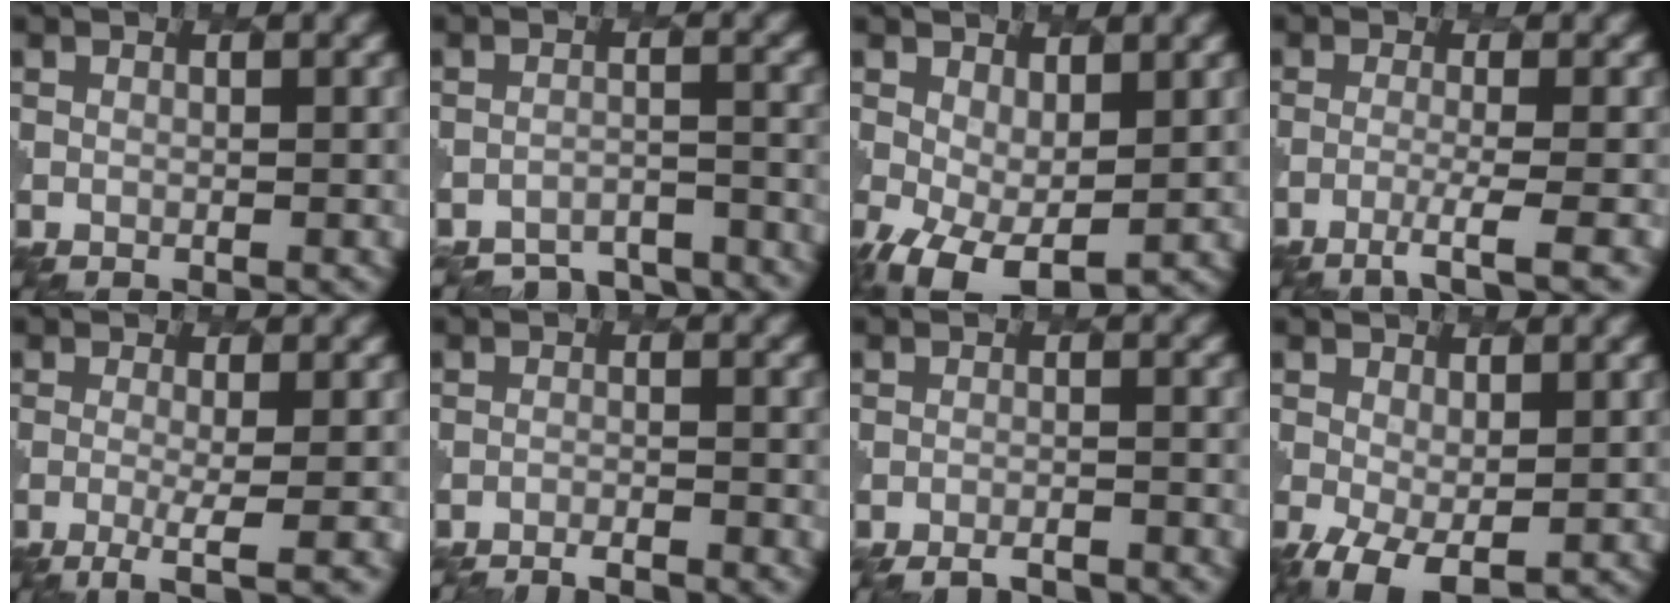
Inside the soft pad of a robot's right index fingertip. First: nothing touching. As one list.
[{"total": 7.0, "force": [-6.8, 1.5, 0.5], "torque": [-0.004, -0.006, -0.086]}, {"total": 5.1, "force": [-0.8, 3.0, 4.0], "torque": [-0.093, -0.017, -0.005]}, {"total": 3.1, "force": [-1.7, 0.3, 2.6], "torque": [-0.039, 0.002, -0.046]}, {"total": 3.2, "force": [-1.3, 0.5, 2.8], "torque": [-0.047, -0.002, -0.033]}, {"total": 5.3, "force": [-5.1, 0.8, 1.2], "torque": [-0.010, 0.005, -0.073]}, {"total": 5.9, "force": [-5.6, 1.3, 1.4], "torque": [-0.006, 0.007, -0.070]}, {"total": 3.9, "force": [-1.2, 2.1, 3.1], "torque": [-0.070, -0.017, -0.017]}]